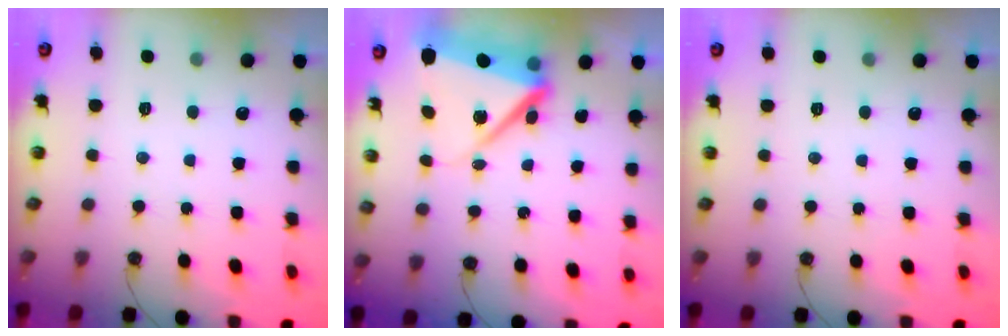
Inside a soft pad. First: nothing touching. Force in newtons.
{"total": 10.1, "press": 10.0, "slide": 1.0}
{"total": 2.1, "press": 1.5, "slide": 1.5}